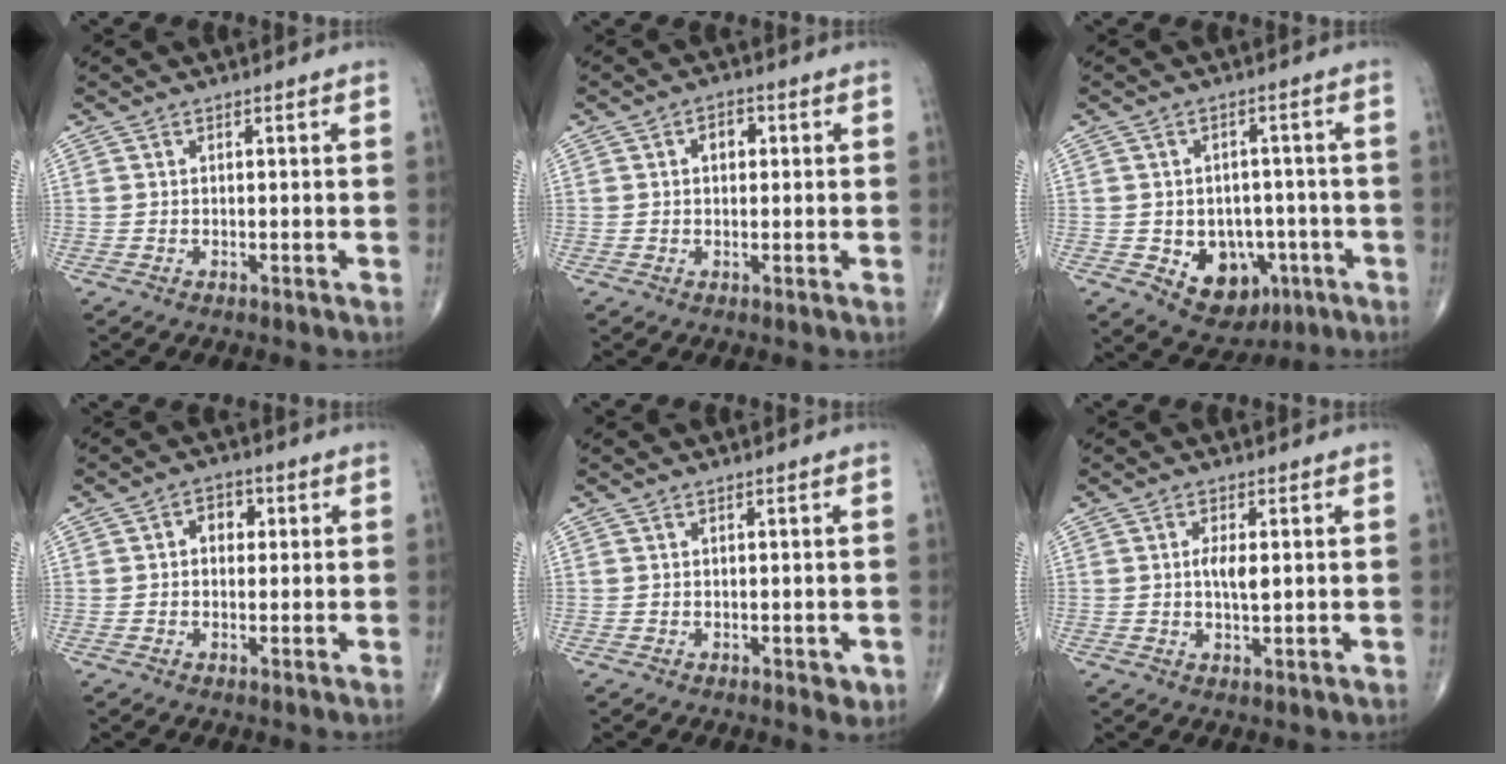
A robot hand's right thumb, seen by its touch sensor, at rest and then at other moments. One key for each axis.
{"total": 3.2, "fx": 0.7, "fy": 2.1, "fz": 2.2, "tx": -0.021, "ty": 0.006, "tz": 0.007}
{"total": 8.3, "fx": -2.6, "fy": 6.4, "fz": 4.7, "tx": -0.029, "ty": 0.017, "tz": -0.023}
{"total": 4.0, "fx": 0.8, "fy": 3.0, "fz": 2.6, "tx": -0.014, "ty": 0.004, "tz": 0.006}
{"total": 1.7, "fx": 0.0, "fy": 0.9, "fz": 1.5, "tx": -0.012, "ty": -0.003, "tz": 0.002}
{"total": 3.6, "fx": 0.5, "fy": 1.2, "fz": 3.3, "tx": -0.060, "ty": -0.005, "tz": 0.010}